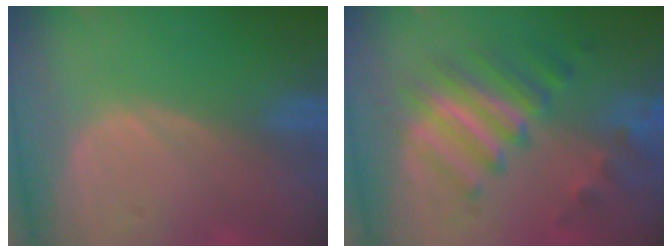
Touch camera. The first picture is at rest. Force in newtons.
{"total": 7.9, "press": 7.8, "slide": 1.0}